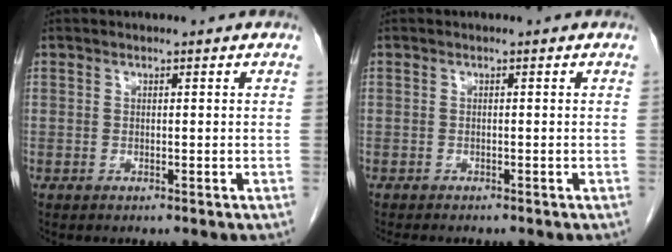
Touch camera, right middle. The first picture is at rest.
{"total": 3.2, "force": [-2.7, 0.9, 1.3], "torque": [-0.021, -0.007, -0.035]}